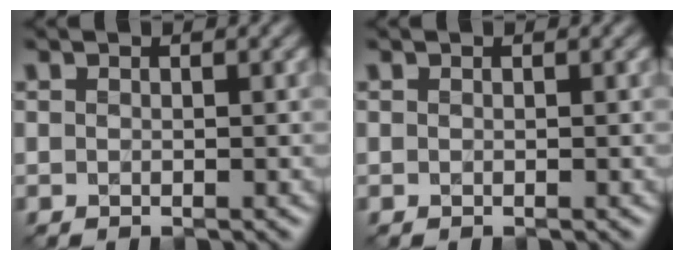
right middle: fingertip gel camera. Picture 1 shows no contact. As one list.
[{"total": 0.0}]